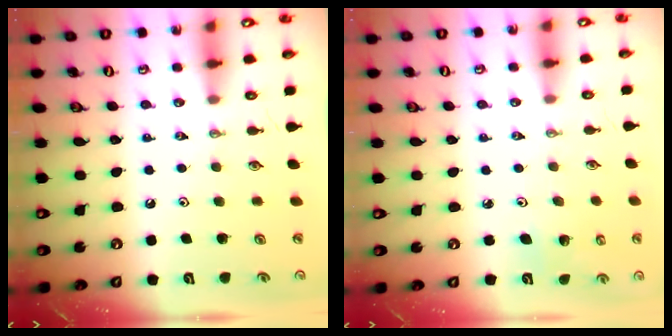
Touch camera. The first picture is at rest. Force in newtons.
{"total": 2.7, "press": 2.7, "slide": 0.3}